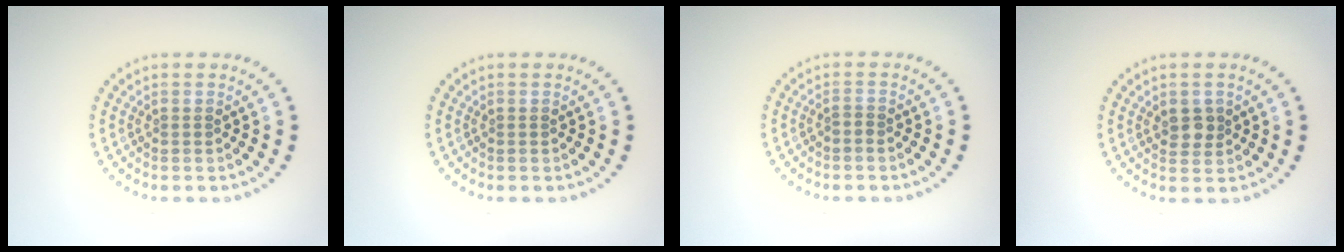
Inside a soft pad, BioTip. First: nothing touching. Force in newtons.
{"total": 0.0}
{"total": 0.5, "press": 0.3, "slide": 0.4}
{"total": 1.8, "press": 1.8, "slide": 0.5}